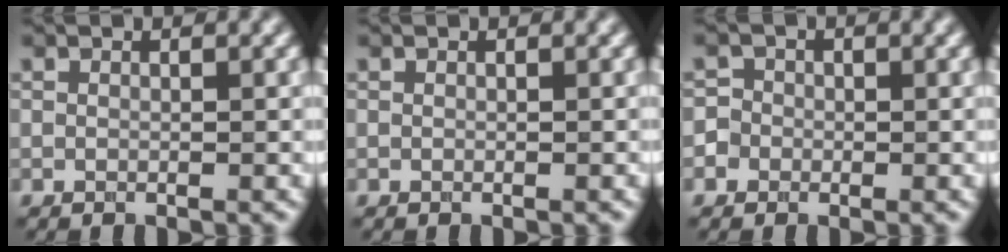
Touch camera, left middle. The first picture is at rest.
{"total": 0.0}
{"total": 2.2, "force": [-0.7, 2.0, 0.3], "torque": [0.010, 0.011, -0.024]}